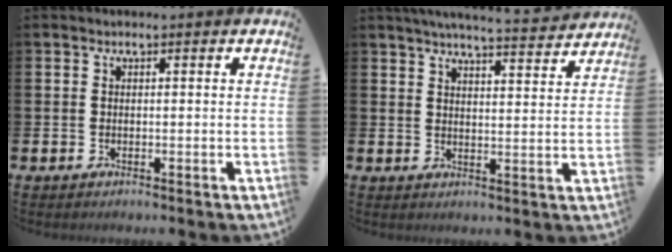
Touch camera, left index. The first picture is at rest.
{"total": 5.5, "force": [5.4, -0.2, 1.3], "torque": [-0.029, -0.033, 0.092]}